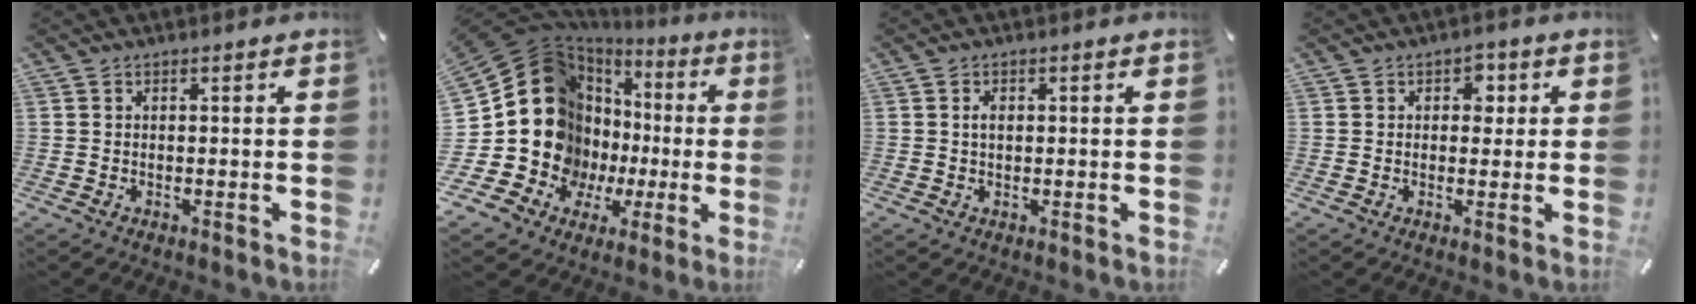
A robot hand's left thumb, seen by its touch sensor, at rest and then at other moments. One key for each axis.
{"total": 22.4, "fx": 1.3, "fy": 18.2, "fz": 12.9, "tx": -0.234, "ty": -0.053, "tz": 0.065}
{"total": 2.0, "fx": 0.3, "fy": 1.2, "fz": 1.5, "tx": -0.032, "ty": 0.005, "tz": 0.004}
{"total": 3.5, "fx": 0.6, "fy": 2.6, "fz": 2.1, "tx": -0.013, "ty": -0.004, "tz": 0.001}